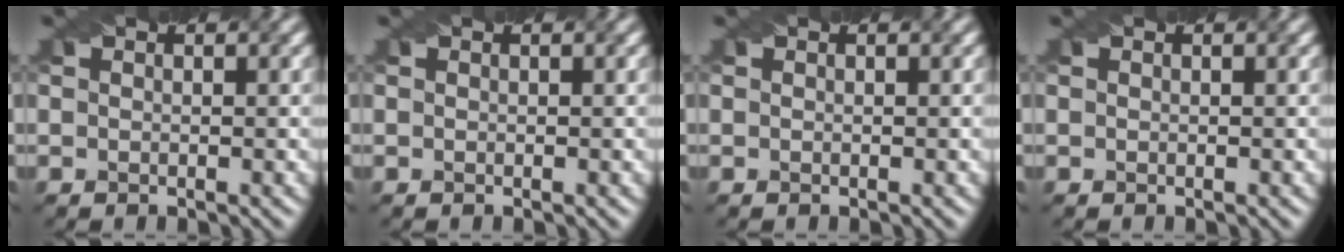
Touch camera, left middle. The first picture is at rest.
{"total": 0.0}
{"total": 0.0}
{"total": 0.0}